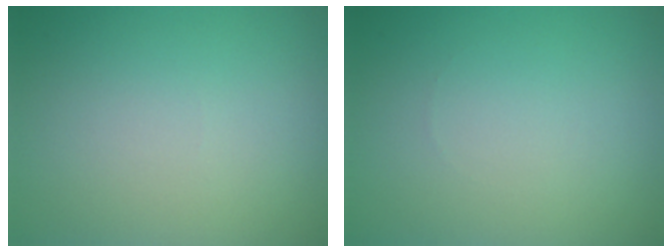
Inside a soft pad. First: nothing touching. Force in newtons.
{"total": 0.0}